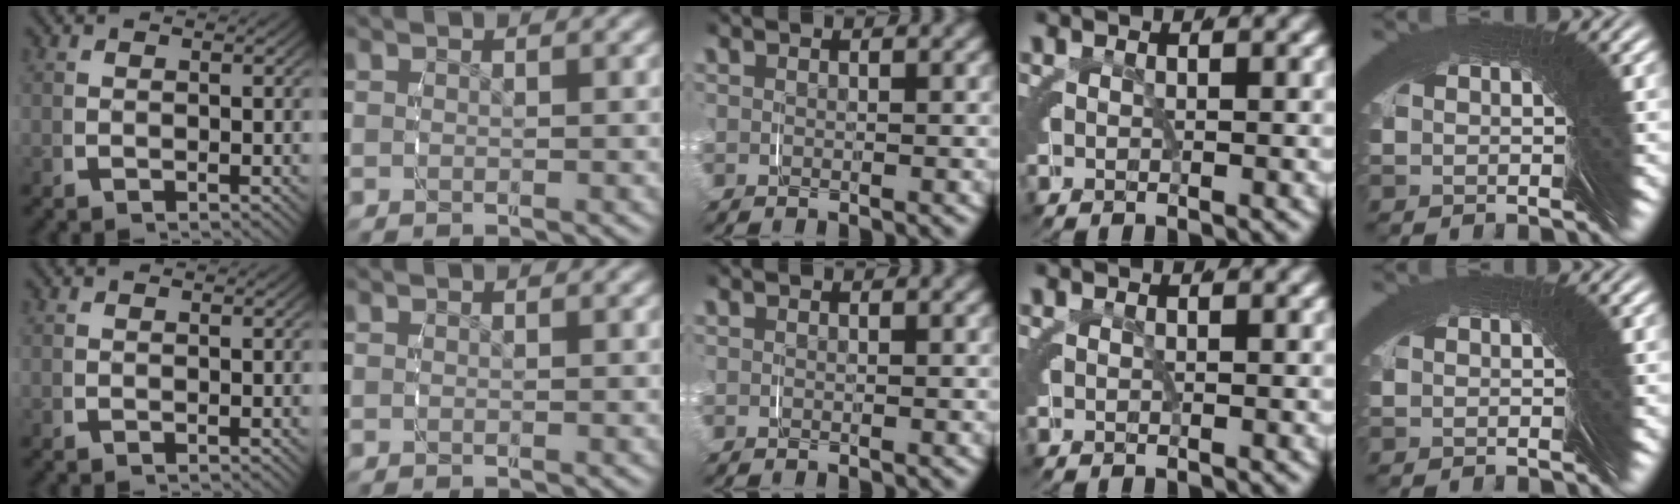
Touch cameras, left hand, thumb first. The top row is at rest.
{}